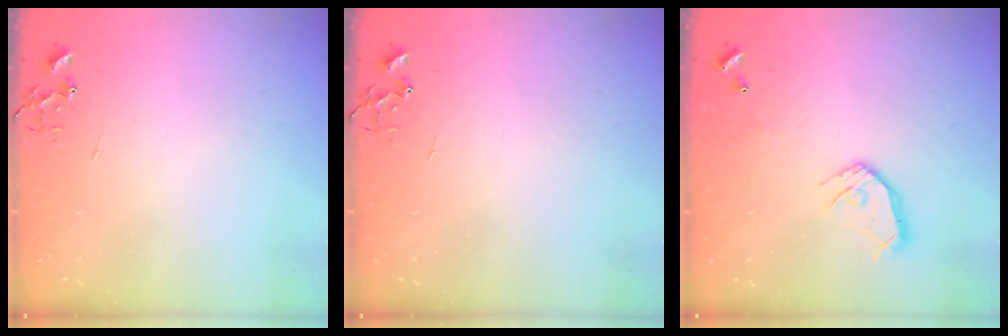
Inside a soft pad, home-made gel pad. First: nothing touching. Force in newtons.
{"total": 0.0}
{"total": 10.7, "press": 10.6, "slide": 1.0}